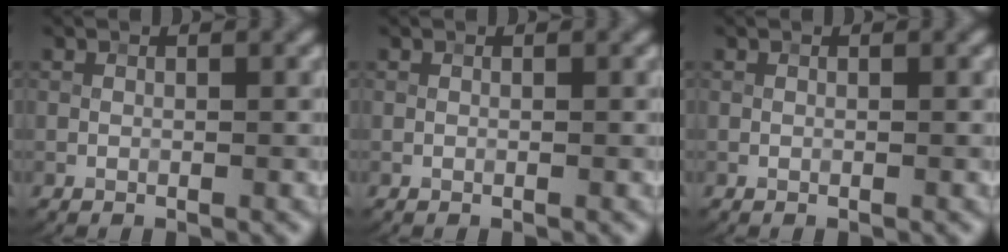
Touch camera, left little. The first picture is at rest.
{"total": 0.0}
{"total": 0.0}